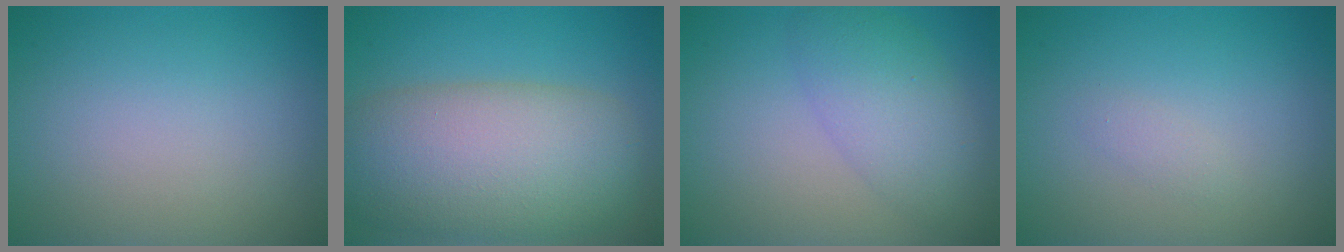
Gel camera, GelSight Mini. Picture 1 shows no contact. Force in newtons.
{"total": 10.6, "press": 10.6, "slide": 0.6}
{"total": 4.6, "press": 4.5, "slide": 0.1}
{"total": 0.7, "press": 0.7, "slide": 0.0}